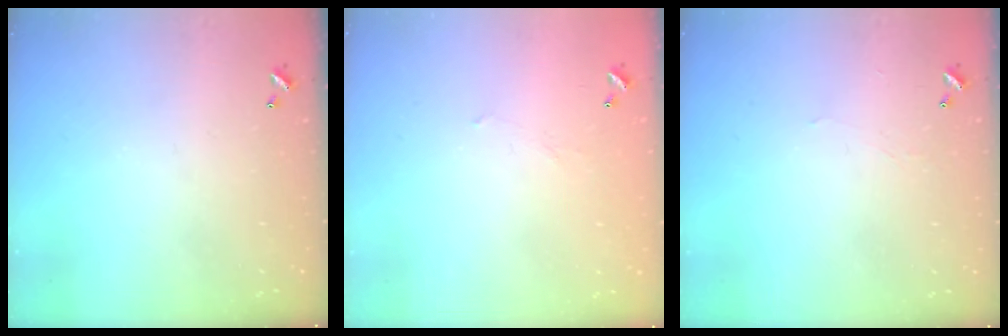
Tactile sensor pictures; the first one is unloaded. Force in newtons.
{"total": 6.0, "press": 6.0, "slide": 0.9}
{"total": 0.9, "press": 0.7, "slide": 0.4}